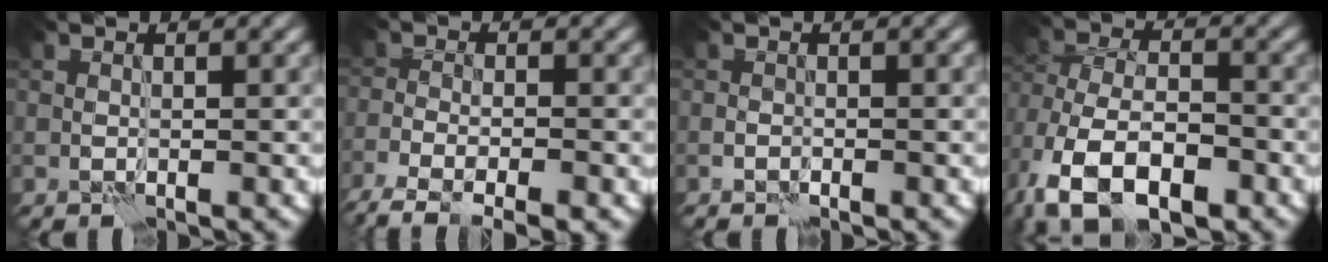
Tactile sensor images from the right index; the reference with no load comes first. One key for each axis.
{"total": 5.7, "fx": -4.5, "fy": 1.5, "fz": 3.3, "tx": -0.058, "ty": -0.013, "tz": -0.078}
{"total": 0.7, "fx": -0.7, "fy": 0.1, "fz": 0.2, "tx": -0.003, "ty": 0.004, "tz": -0.014}
{"total": 10.8, "fx": -6.1, "fy": 6.1, "fz": 6.6, "tx": -0.125, "ty": 0.003, "tz": -0.108}